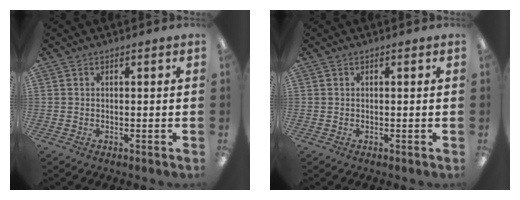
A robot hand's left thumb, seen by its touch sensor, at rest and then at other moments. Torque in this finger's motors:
{"motor_torque": [0.00, 0.00, 0.00, 0.00, 0.00]}